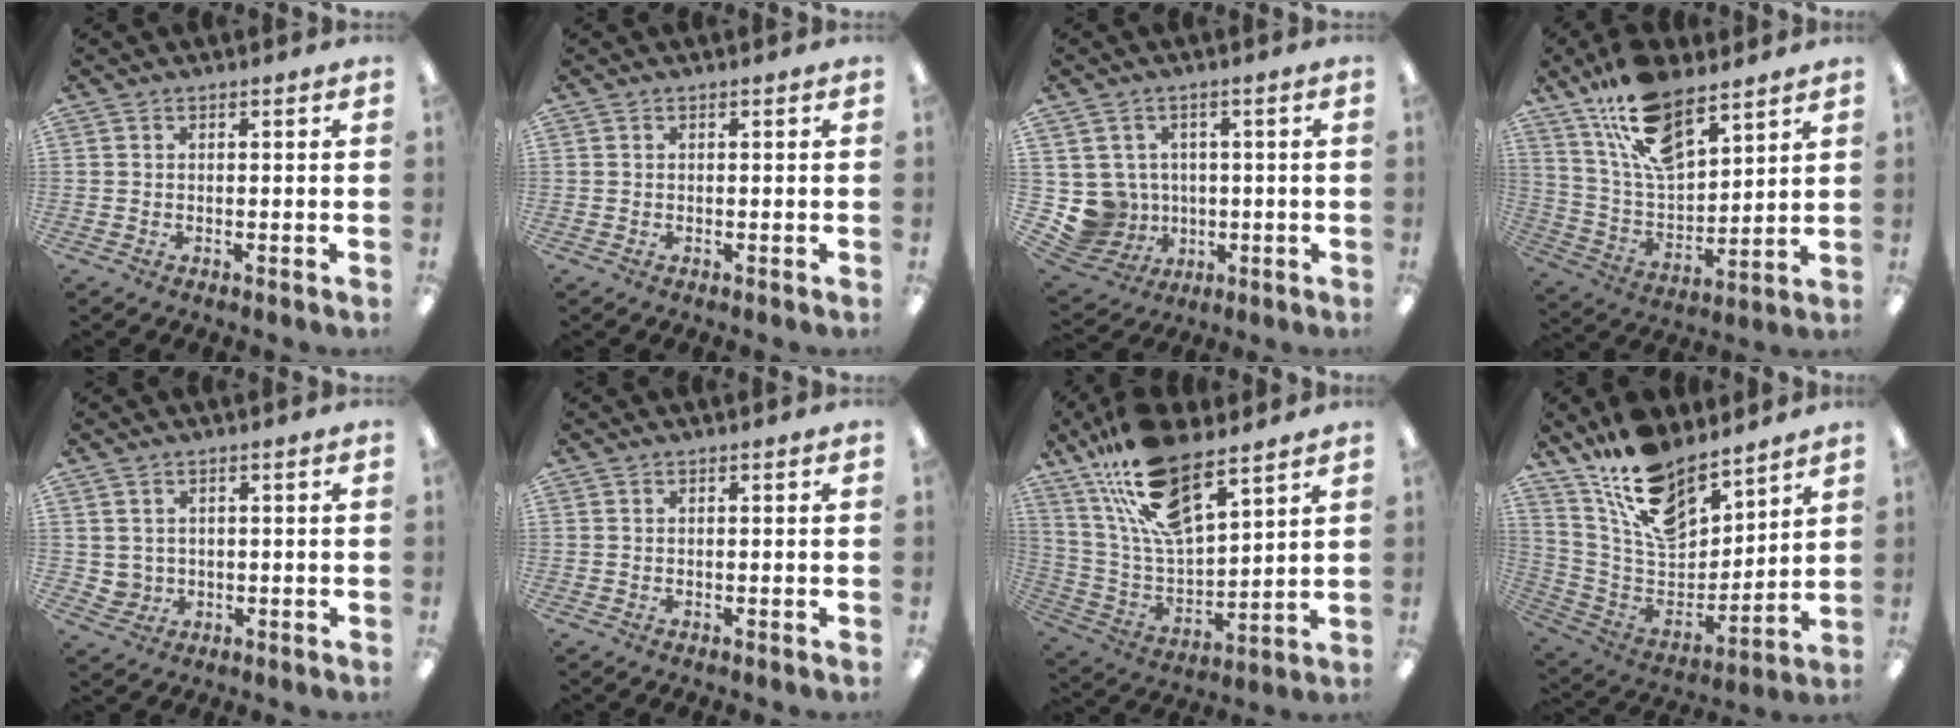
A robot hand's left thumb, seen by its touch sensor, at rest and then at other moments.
{"total": 0.0}
{"total": 7.4, "force": [0.1, 7.4, 0.8], "torque": [-0.055, -0.003, 0.014]}
{"total": 17.3, "force": [11.9, 7.4, 10.0], "torque": [-0.191, -0.054, 0.215]}
{"total": 2.9, "force": [1.2, 2.7, 0.1], "torque": [-0.010, 0.003, 0.024]}
{"total": 0.0}
{"total": 19.2, "force": [13.9, 6.3, 11.6], "torque": [-0.240, -0.073, 0.246]}
{"total": 16.1, "force": [12.9, 6.9, 6.8], "torque": [-0.142, -0.084, 0.238]}